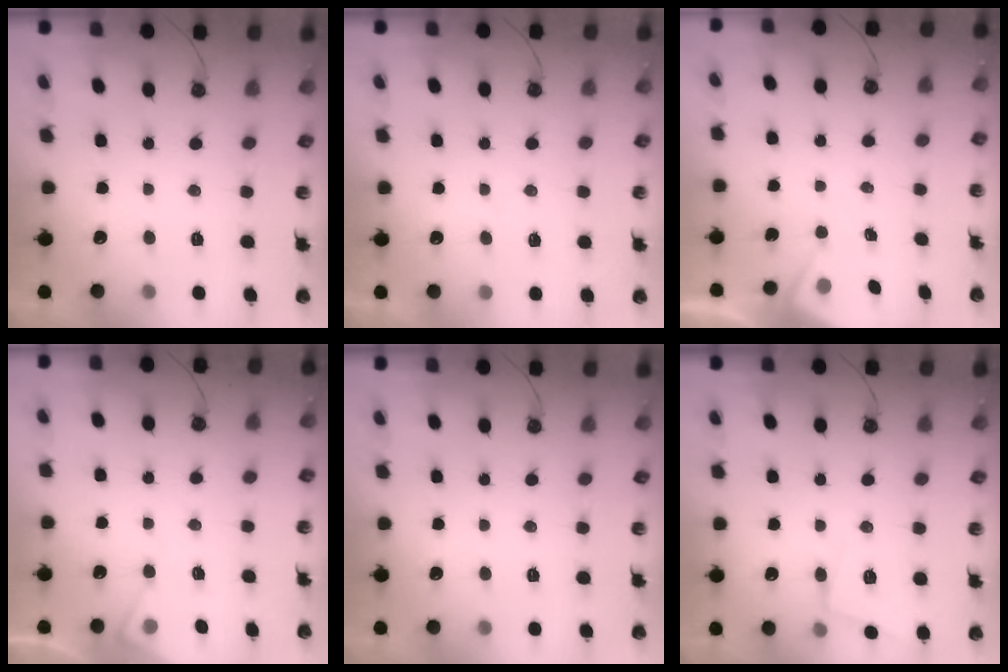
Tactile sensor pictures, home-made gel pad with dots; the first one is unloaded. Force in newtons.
{"total": 3.8, "press": 3.7, "slide": 0.4}
{"total": 2.5, "press": 2.5, "slide": 0.4}
{"total": 6.0, "press": 5.9, "slide": 0.8}
{"total": 0.0}
{"total": 5.5, "press": 5.4, "slide": 0.7}